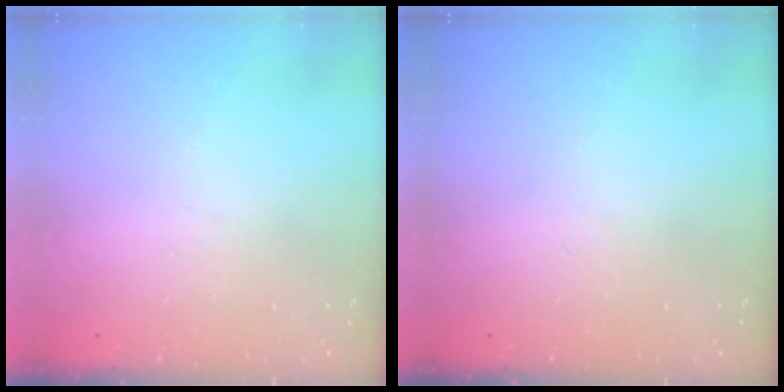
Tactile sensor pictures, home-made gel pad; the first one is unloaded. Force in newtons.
{"total": 0.0}